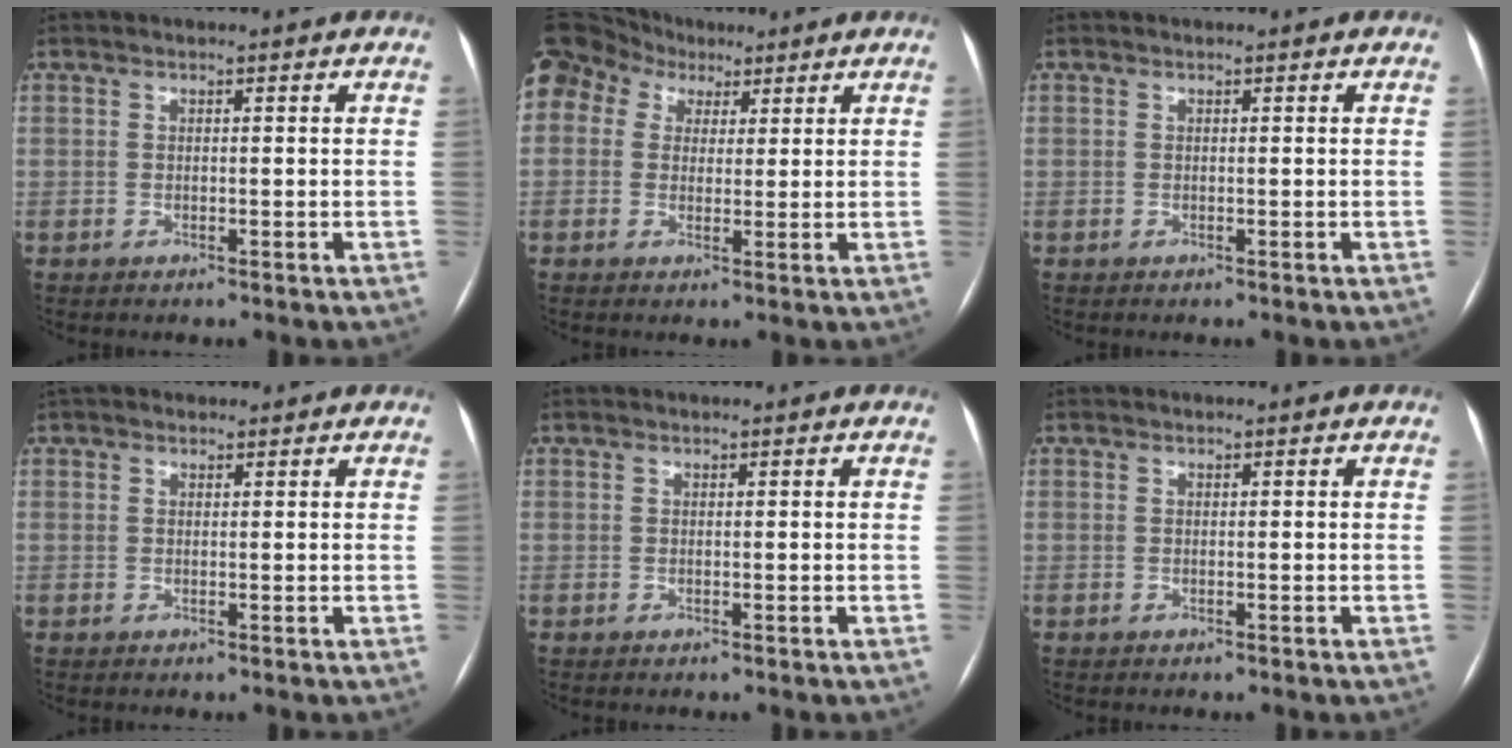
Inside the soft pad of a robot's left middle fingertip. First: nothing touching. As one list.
[{"total": 18.7, "force": [9.1, 14.6, 7.3], "torque": [-0.233, 0.103, 0.176]}, {"total": 0.0}, {"total": 3.6, "force": [3.1, 1.6, 1.1], "torque": [-0.015, 0.036, 0.051]}, {"total": 0.6, "force": [0.6, 0.0, 0.1], "torque": [-0.005, 0.015, 0.017]}, {"total": 0.0}]